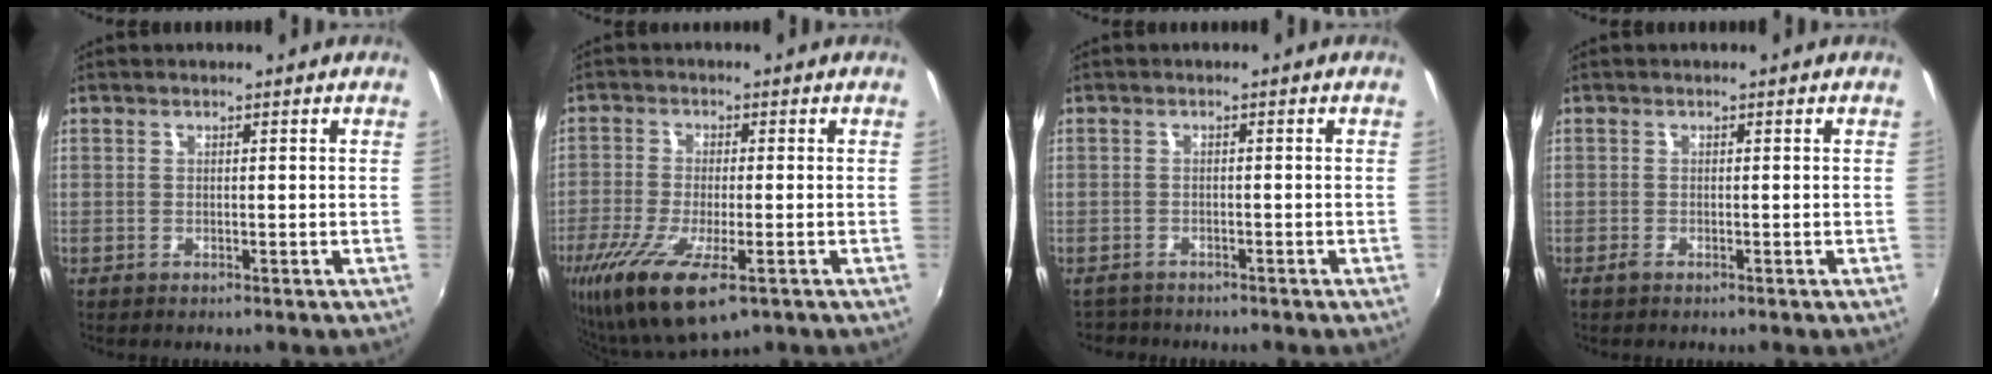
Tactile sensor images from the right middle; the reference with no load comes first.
{"total": 15.4, "force": [-7.9, 5.1, 12.2], "torque": [-0.259, -0.064, -0.135]}
{"total": 2.6, "force": [-2.5, 0.9, 0.1], "torque": [-0.012, -0.009, -0.044]}
{"total": 0.8, "force": [-0.6, 0.3, 0.4], "torque": [-0.007, -0.004, -0.013]}